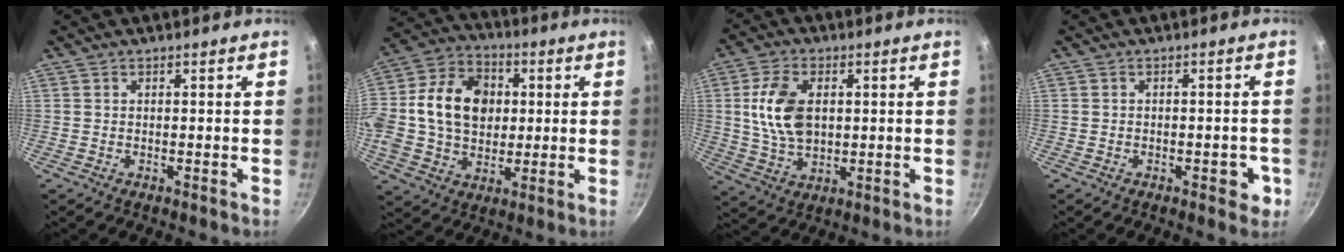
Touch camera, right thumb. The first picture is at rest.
{"total": 19.7, "force": [1.9, 14.9, 12.7], "torque": [-0.207, 0.025, 0.021]}
{"total": 11.3, "force": [1.7, 7.1, 8.6], "torque": [-0.151, -0.005, 0.033]}
{"total": 4.0, "force": [-1.5, 2.1, 3.0], "torque": [-0.019, 0.010, -0.018]}